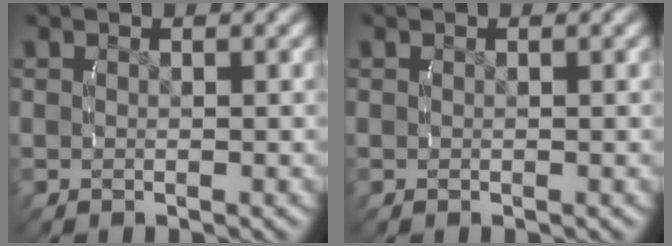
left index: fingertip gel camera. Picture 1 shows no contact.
{"total": 0.0}